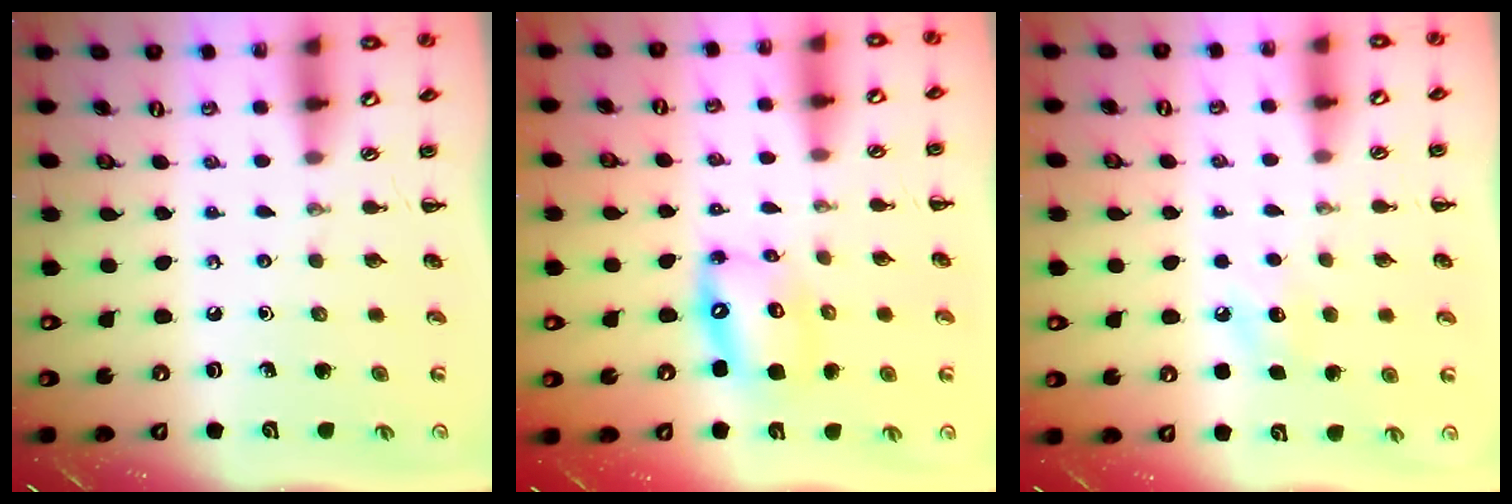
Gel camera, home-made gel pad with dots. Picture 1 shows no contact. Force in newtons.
{"total": 12.2, "press": 11.6, "slide": 3.5}
{"total": 6.7, "press": 6.5, "slide": 1.6}